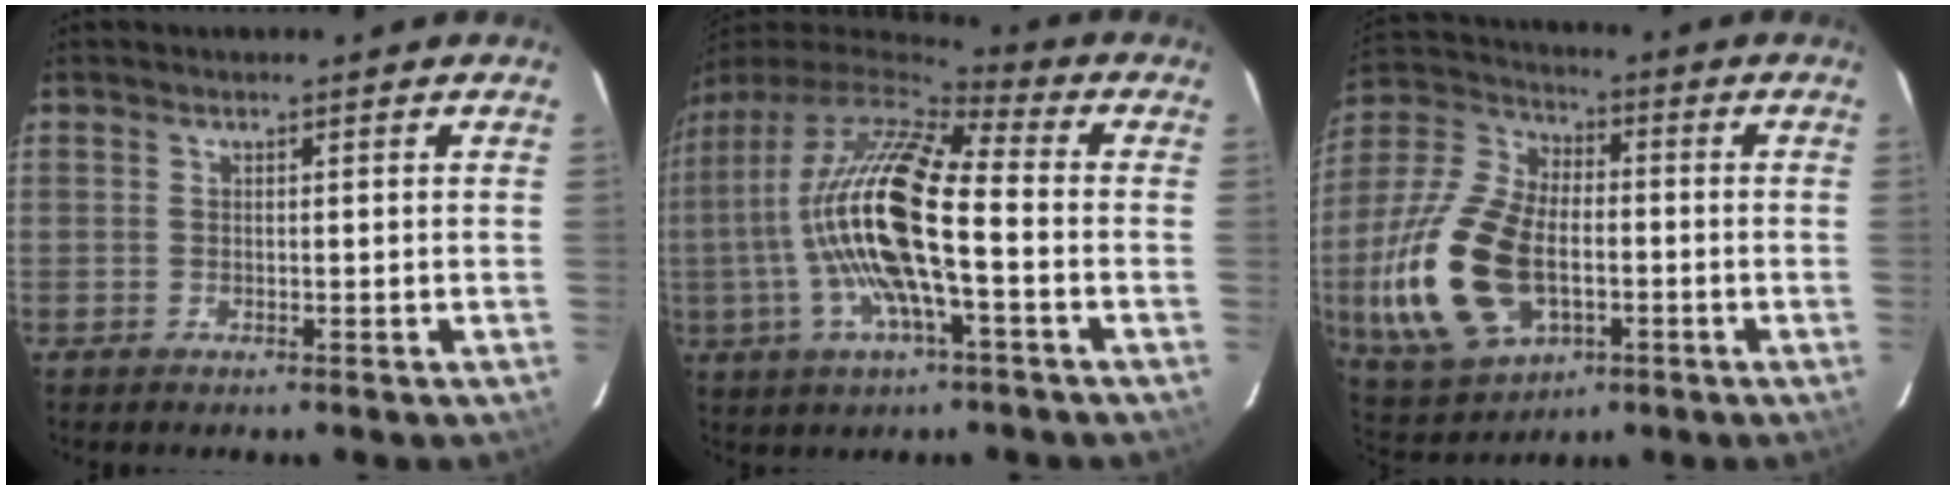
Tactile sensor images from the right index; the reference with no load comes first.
{"total": 18.5, "force": [-2.4, 3.9, 17.9], "torque": [-0.322, -0.011, -0.053]}
{"total": 21.0, "force": [-4.5, 12.6, 16.2], "torque": [-0.373, 0.000, -0.068]}